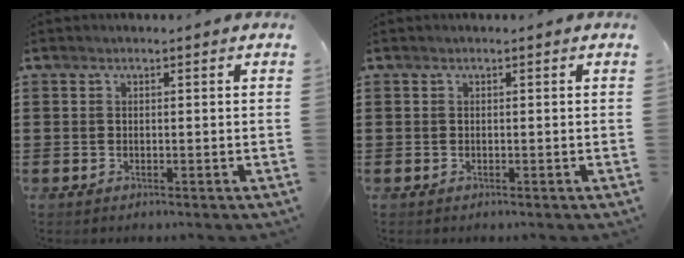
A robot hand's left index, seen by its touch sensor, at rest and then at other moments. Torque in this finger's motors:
{"motor_torque": [0.00, 0.00, 0.00, -0.01]}